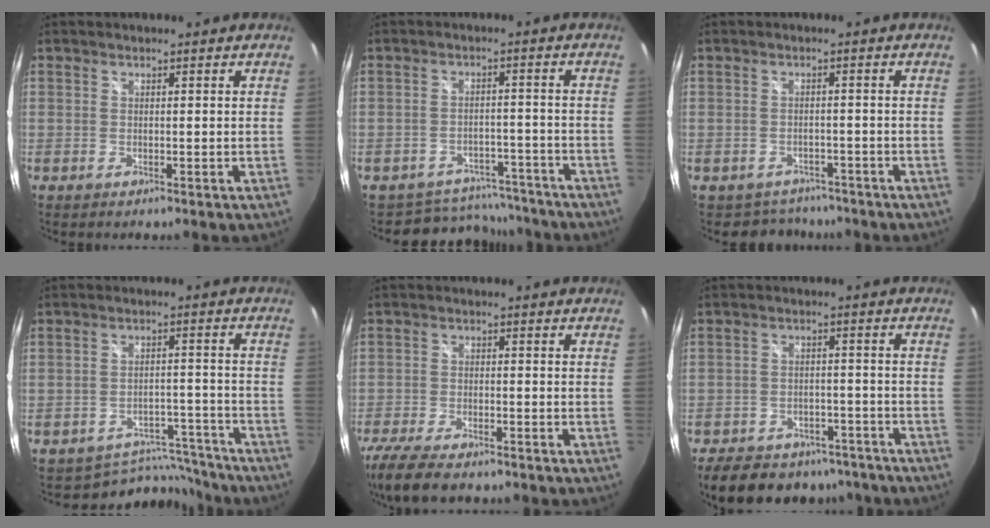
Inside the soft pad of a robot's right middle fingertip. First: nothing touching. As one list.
[{"total": 11.1, "force": [-9.6, 5.2, 1.5], "torque": [-0.039, 0.023, -0.119]}, {"total": 5.6, "force": [-4.6, 3.2, 0.4], "torque": [-0.017, 0.007, -0.064]}, {"total": 8.8, "force": [-8.4, 2.8, -0.7], "torque": [0.009, 0.023, -0.120]}, {"total": 11.0, "force": [-8.9, 3.0, 5.8], "torque": [-0.145, -0.039, -0.156]}, {"total": 16.9, "force": [-13.4, 8.2, 6.3], "torque": [-0.145, 0.014, -0.171]}]